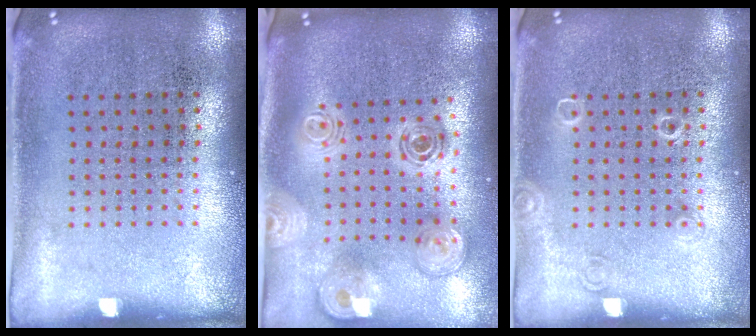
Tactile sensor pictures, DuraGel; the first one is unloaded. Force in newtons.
{"total": 1.9, "press": 1.6, "slide": 1.0}
{"total": 1.0, "press": 1.0, "slide": 0.2}